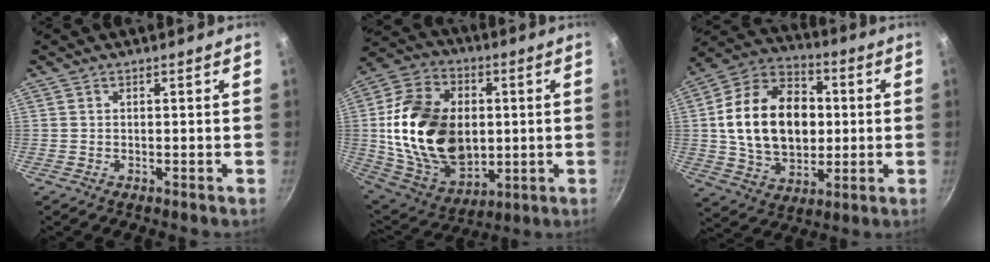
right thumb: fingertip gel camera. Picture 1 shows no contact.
{"total": 25.2, "force": [1.0, 17.5, 18.1], "torque": [-0.305, 0.002, 0.028]}
{"total": 21.4, "force": [1.3, 15.1, 15.1], "torque": [-0.227, 0.020, 0.020]}